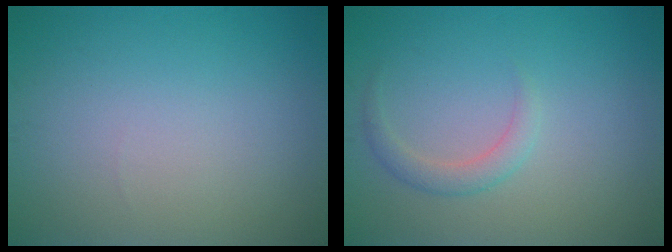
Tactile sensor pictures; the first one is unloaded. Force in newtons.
{"total": 1.7, "press": 1.7, "slide": 0.1}